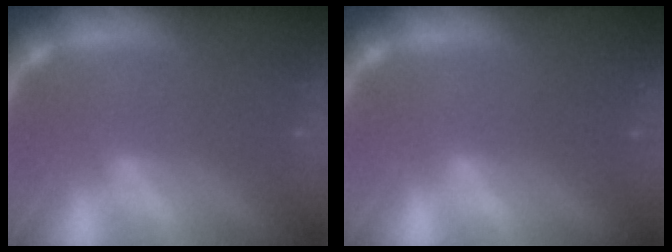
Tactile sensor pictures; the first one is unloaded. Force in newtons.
{"total": 1.5}